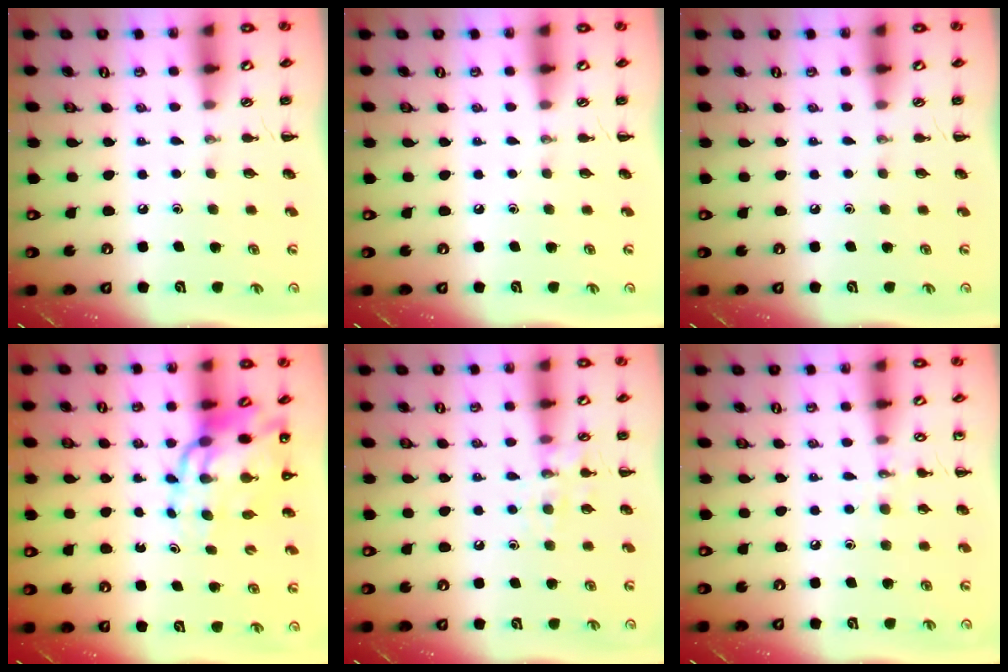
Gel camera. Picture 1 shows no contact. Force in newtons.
{"total": 0.0}
{"total": 0.0}
{"total": 14.2, "press": 13.5, "slide": 4.5}
{"total": 8.6, "press": 8.6, "slide": 0.8}
{"total": 5.8, "press": 5.5, "slide": 1.7}